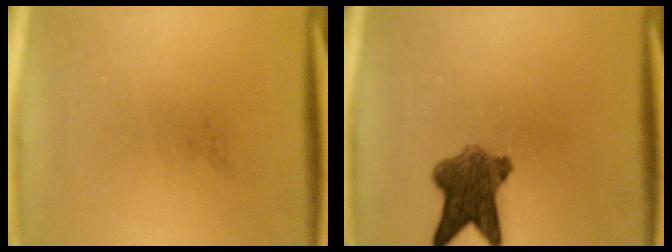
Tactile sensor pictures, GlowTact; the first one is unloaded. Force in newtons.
{"total": 7.8}